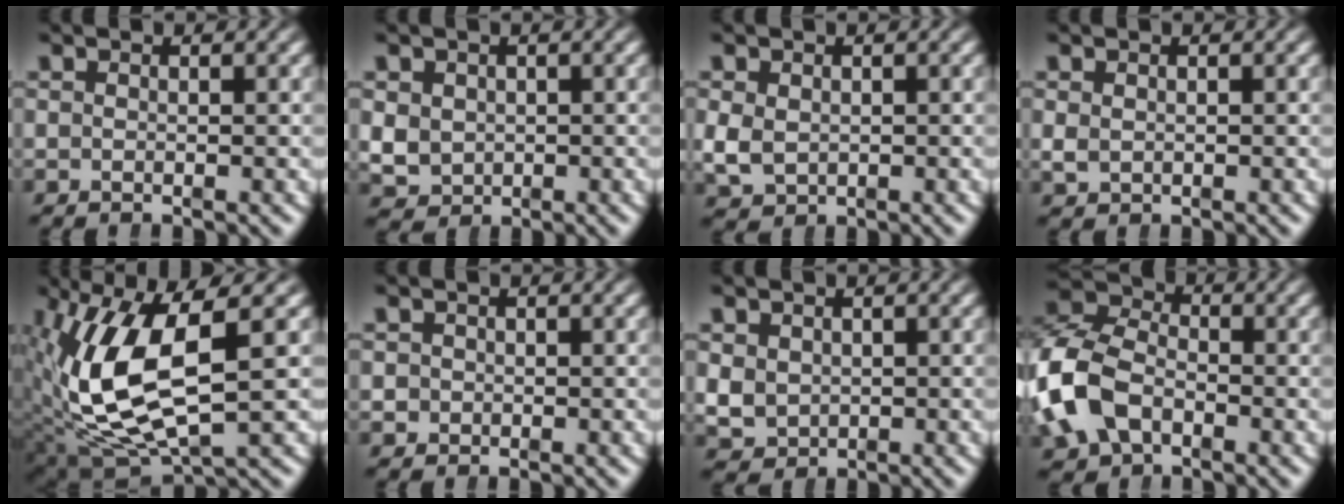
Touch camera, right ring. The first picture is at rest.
{"total": 4.5, "force": [-0.5, 4.1, 1.7], "torque": [-0.049, -0.027, 0.007]}
{"total": 3.0, "force": [-0.3, 2.7, 1.4], "torque": [-0.039, -0.019, 0.009]}
{"total": 0.7, "force": [-0.1, 0.6, 0.4], "torque": [-0.014, -0.009, 0.007]}
{"total": 11.3, "force": [-0.7, 6.4, 9.3], "torque": [-0.199, -0.033, 0.014]}
{"total": 1.7, "force": [-0.5, 1.6, 0.0], "torque": [-0.009, -0.006, -0.008]}
{"total": 3.9, "force": [-0.3, 3.6, 1.5], "torque": [-0.045, -0.027, 0.011]}
{"total": 8.5, "force": [-1.2, 7.2, 4.4], "torque": [-0.111, -0.010, -0.024]}